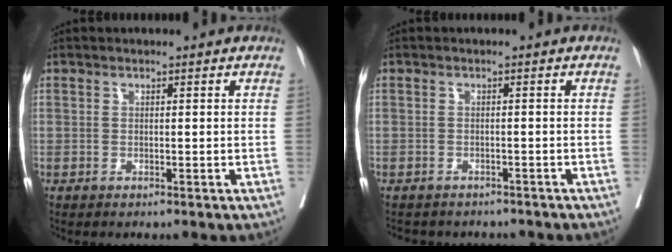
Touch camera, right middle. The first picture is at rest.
{"total": 7.8, "force": [-7.0, 2.8, 1.9], "torque": [-0.028, 0.003, -0.079]}